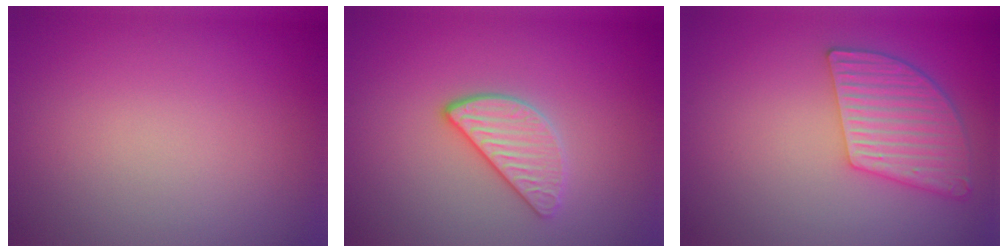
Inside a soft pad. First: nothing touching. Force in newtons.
{"total": 2.9, "press": 2.7, "slide": 1.2}
{"total": 5.2, "press": 4.4, "slide": 2.6}